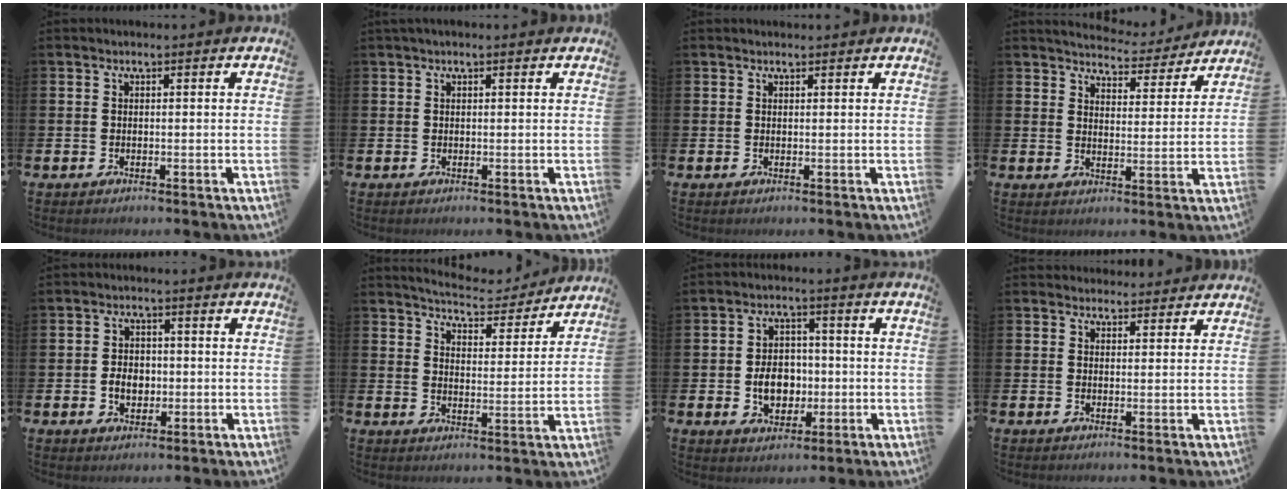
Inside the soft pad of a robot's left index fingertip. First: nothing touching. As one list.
[{"total": 0.6, "force": [0.5, 0.1, 0.4], "torque": [0.004, -0.002, 0.006]}, {"total": 0.7, "force": [0.6, 0.1, 0.1], "torque": [0.012, -0.004, 0.008]}, {"total": 5.0, "force": [4.9, 1.0, 0.1], "torque": [-0.007, -0.043, 0.081]}, {"total": 3.5, "force": [-0.6, 2.7, 2.2], "torque": [-0.027, 0.000, -0.019]}, {"total": 6.3, "force": [6.2, 0.9, 0.9], "torque": [-0.026, -0.047, 0.106]}, {"total": 5.8, "force": [-0.7, 4.6, 3.5], "torque": [-0.055, 0.006, -0.019]}, {"total": 2.6, "force": [2.5, 0.9, -0.2], "torque": [0.013, -0.013, 0.043]}]